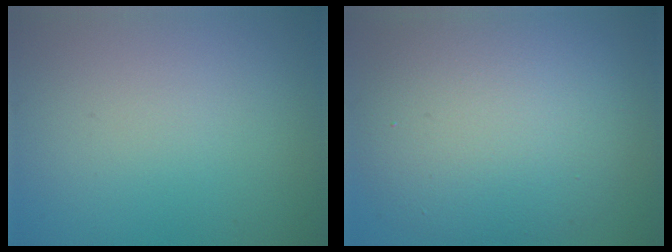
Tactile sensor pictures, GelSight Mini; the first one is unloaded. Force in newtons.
{"total": 9.2, "press": 9.2, "slide": 0.5}